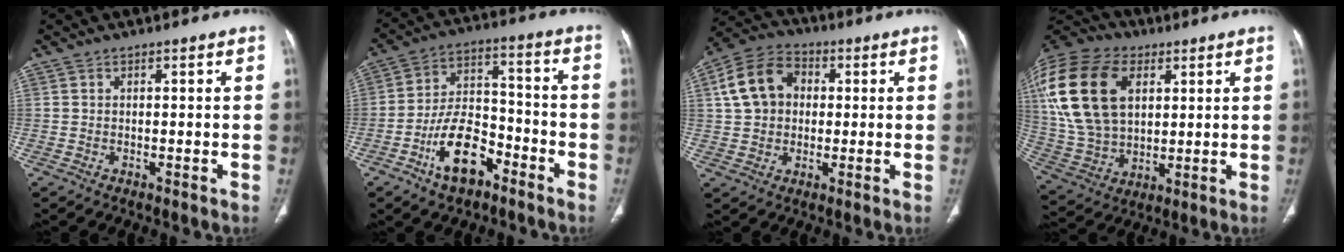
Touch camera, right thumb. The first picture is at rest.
{"total": 12.6, "force": [-6.9, 6.8, 8.1], "torque": [-0.131, 0.056, -0.122]}
{"total": 11.1, "force": [1.8, 8.8, 6.6], "torque": [-0.110, 0.021, 0.024]}
{"total": 25.1, "force": [7.4, 16.4, 17.5], "torque": [-0.376, 0.007, 0.142]}